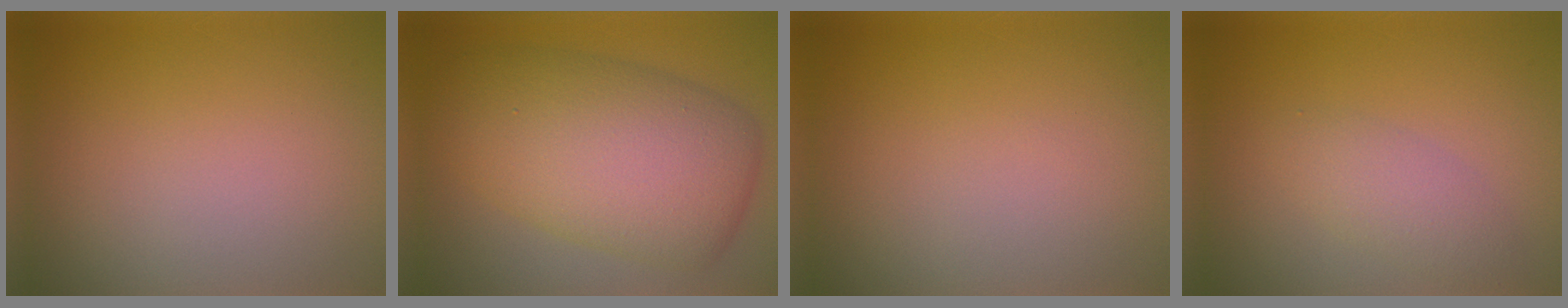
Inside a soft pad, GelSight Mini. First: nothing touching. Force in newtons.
{"total": 10.8, "press": 10.8, "slide": 0.4}
{"total": 0.0}
{"total": 2.4, "press": 2.4, "slide": 0.2}